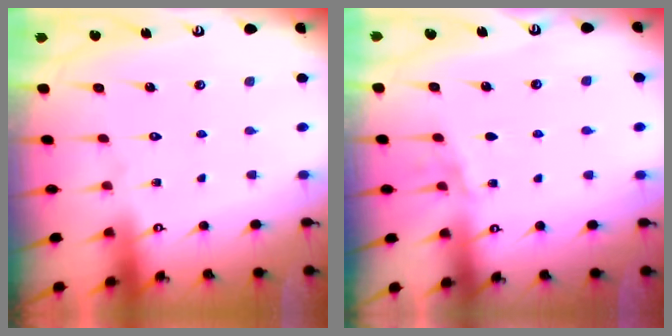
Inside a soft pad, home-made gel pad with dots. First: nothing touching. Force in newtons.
{"total": 5.0, "press": 4.3, "slide": 2.6}